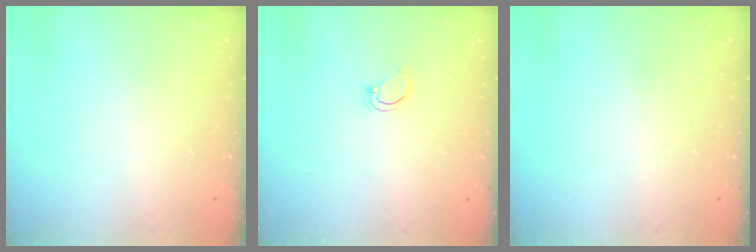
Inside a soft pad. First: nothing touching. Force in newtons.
{"total": 2.7, "press": 2.7, "slide": 0.2}
{"total": 0.0}